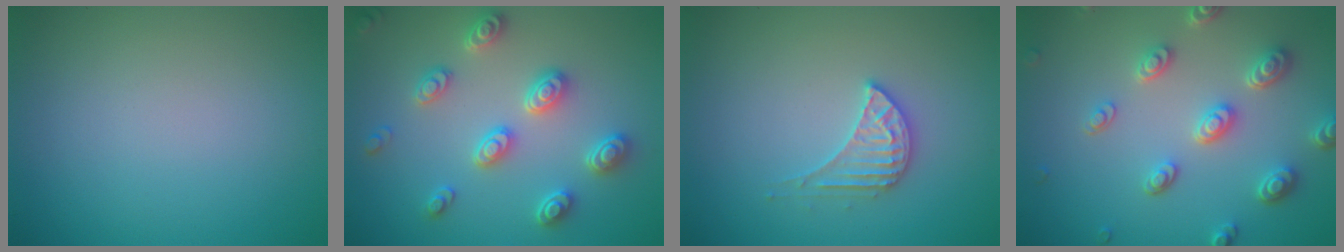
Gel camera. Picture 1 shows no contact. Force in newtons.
{"total": 3.8, "press": 3.7, "slide": 1.0}
{"total": 2.6, "press": 2.6, "slide": 0.2}
{"total": 4.5, "press": 3.6, "slide": 2.7}